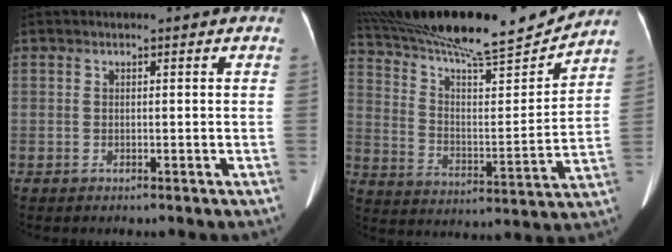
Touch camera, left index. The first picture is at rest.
{"total": 21.4, "force": [19.5, 1.0, 8.8], "torque": [-0.167, -0.016, 0.303]}